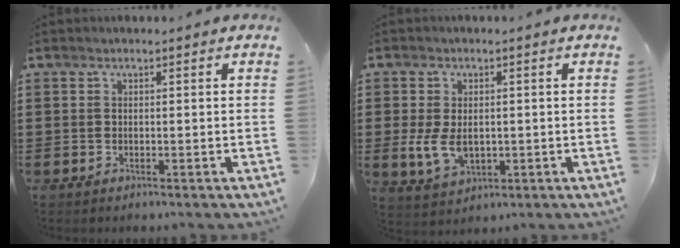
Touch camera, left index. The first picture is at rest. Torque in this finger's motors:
{"motor_torque": [1.01, -0.23, 0.47, 0.08]}